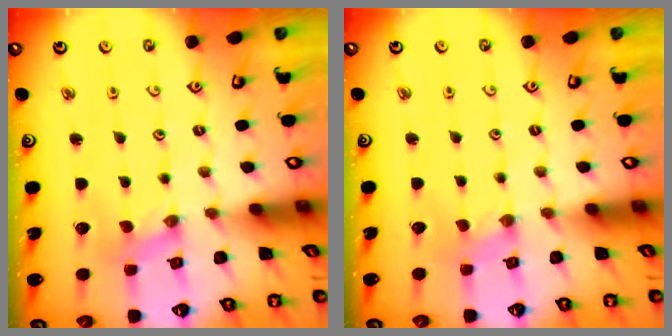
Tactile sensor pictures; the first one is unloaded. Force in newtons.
{"total": 0.0}